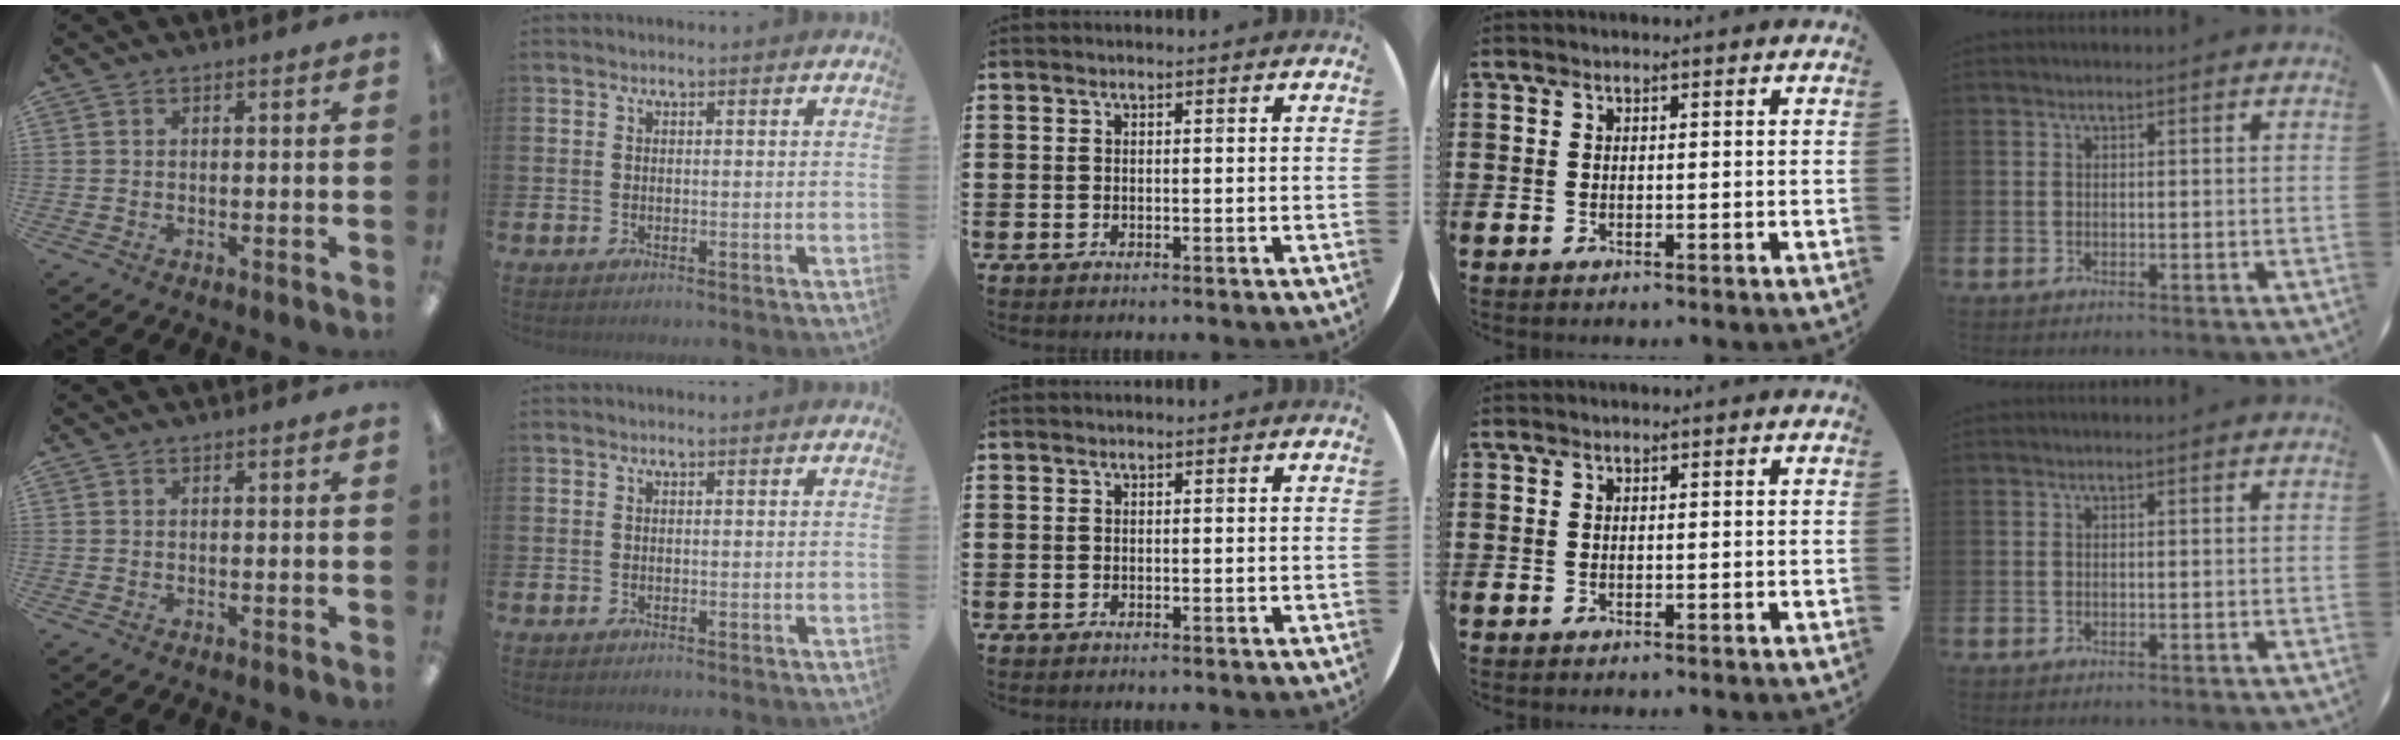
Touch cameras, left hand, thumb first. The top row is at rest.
{}